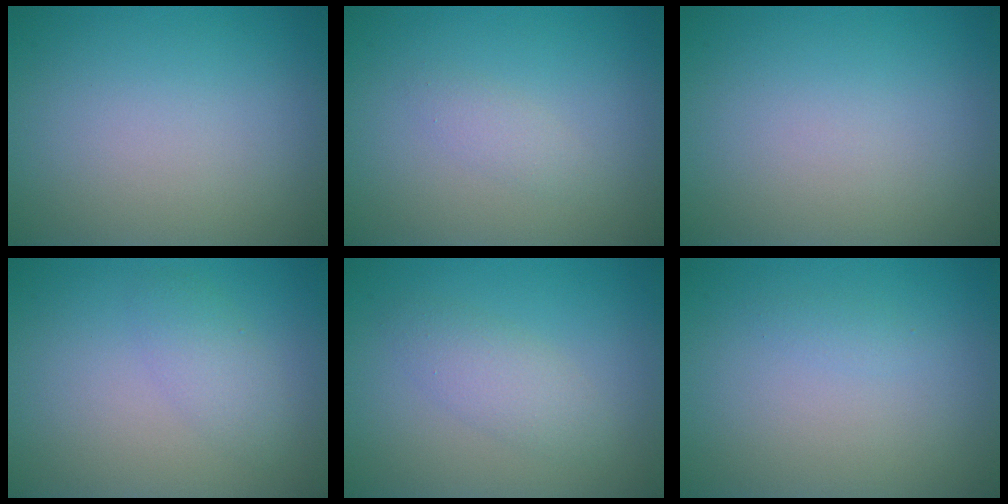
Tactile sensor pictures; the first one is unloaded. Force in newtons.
{"total": 1.1, "press": 1.1, "slide": 0.0}
{"total": 0.0}
{"total": 2.1, "press": 2.1, "slide": 0.1}
{"total": 2.3, "press": 2.3, "slide": 0.1}
{"total": 0.6, "press": 0.6, "slide": 0.0}